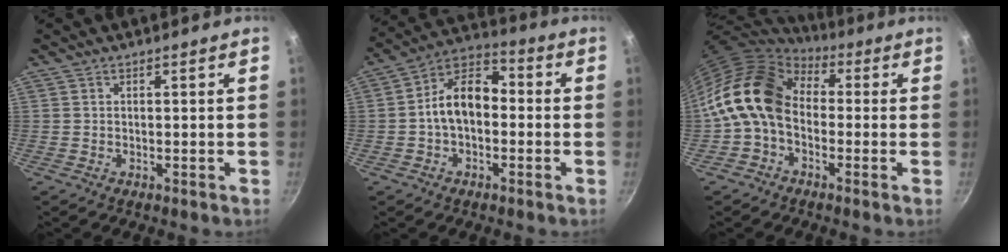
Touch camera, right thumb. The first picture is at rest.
{"total": 11.1, "force": [-1.0, 7.4, 8.3], "torque": [-0.110, 0.045, -0.037]}
{"total": 14.9, "force": [-0.2, 11.0, 10.1], "torque": [-0.167, 0.035, -0.025]}